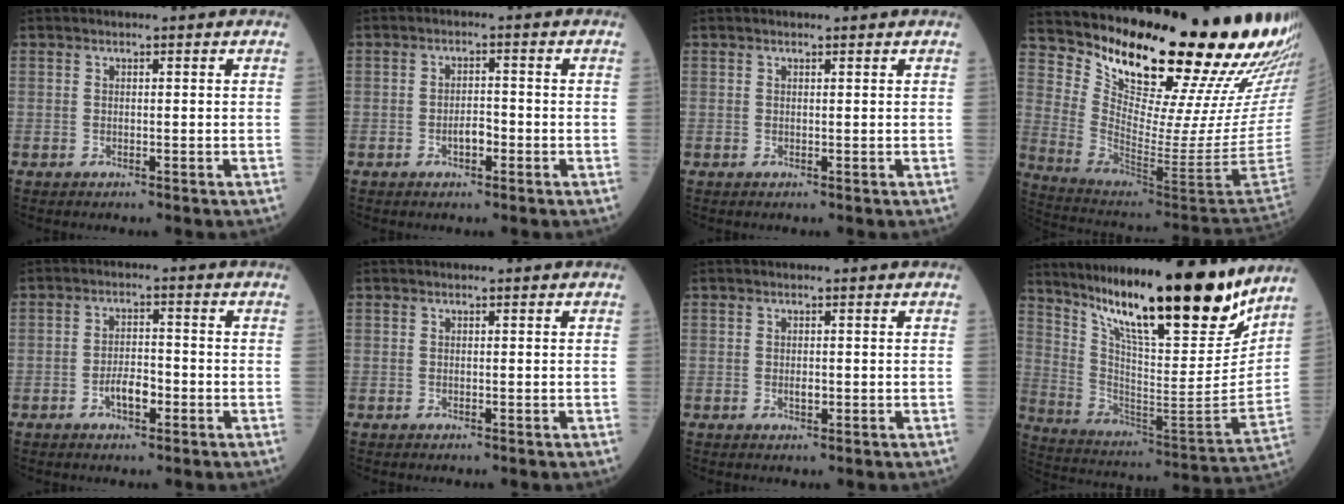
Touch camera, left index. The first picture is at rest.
{"total": 2.5, "force": [-1.1, 1.1, 1.9], "torque": [-0.033, 0.005, -0.020]}
{"total": 0.7, "force": [0.7, 0.2, 0.1], "torque": [-0.008, 0.003, 0.010]}
{"total": 27.8, "force": [22.6, 1.9, 16.0], "torque": [-0.261, -0.110, 0.319]}
{"total": 3.8, "force": [-1.7, 1.6, 3.0], "torque": [-0.057, 0.004, -0.032]}
{"total": 0.0}
{"total": 1.0, "force": [0.0, 0.5, 0.8], "torque": [-0.016, -0.001, 0.000]}
{"total": 25.3, "force": [20.0, 3.8, 15.0], "torque": [-0.252, -0.038, 0.317]}